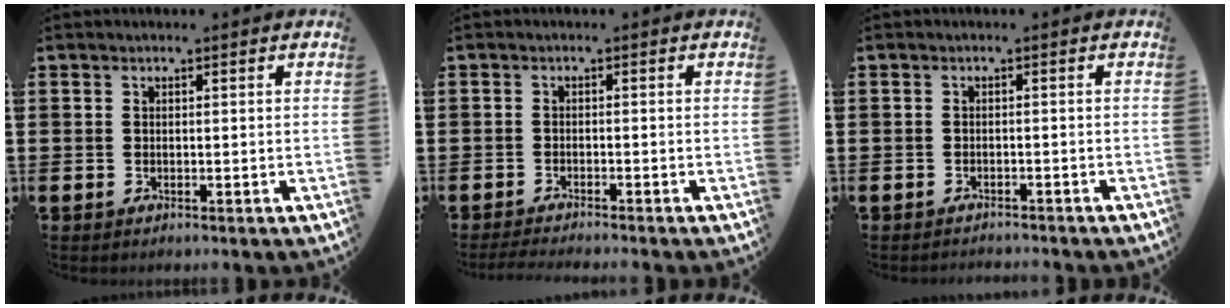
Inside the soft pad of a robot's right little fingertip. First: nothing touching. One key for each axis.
{"total": 1.4, "fx": -1.3, "fy": -0.1, "fz": 0.6, "tx": -0.009, "ty": 0.002, "tz": -0.025}
{"total": 0.9, "fx": -0.9, "fy": -0.1, "fz": -0.1, "tx": 0.000, "ty": 0.001, "tz": -0.018}